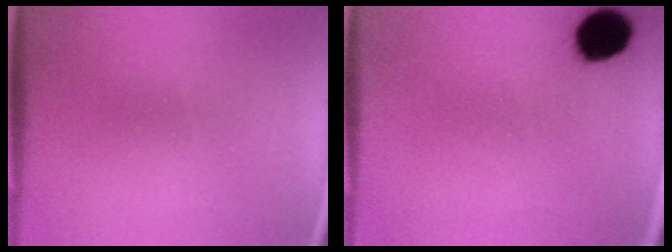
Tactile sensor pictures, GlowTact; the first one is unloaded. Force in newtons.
{"total": 8.4}